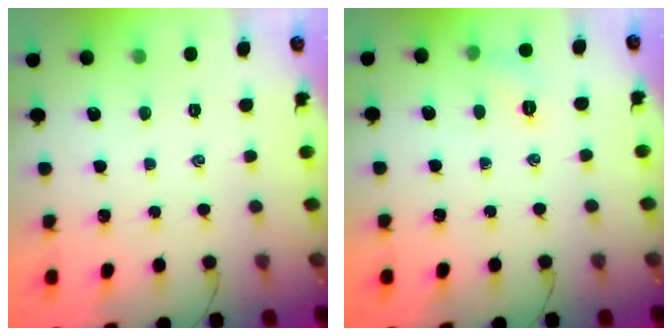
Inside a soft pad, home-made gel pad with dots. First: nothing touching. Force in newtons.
{"total": 5.8, "press": 5.5, "slide": 1.7}